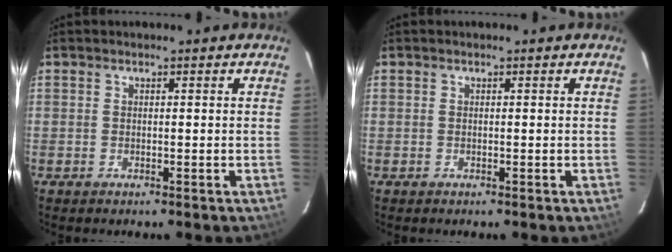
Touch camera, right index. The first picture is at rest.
{"total": 0.0}